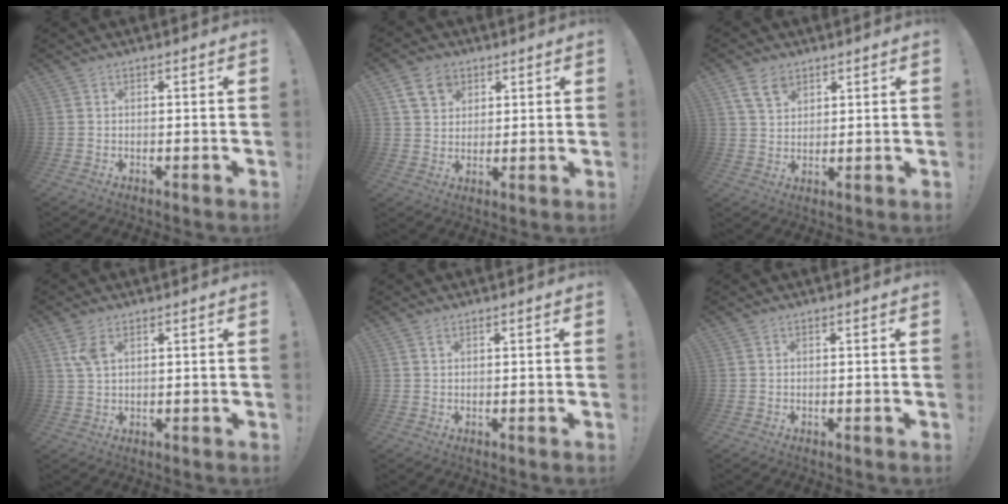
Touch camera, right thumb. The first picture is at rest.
{"total": 8.2, "force": [4.2, 6.3, 3.2], "torque": [-0.045, -0.014, 0.082]}
{"total": 7.3, "force": [4.4, 4.7, 3.4], "torque": [-0.060, -0.013, 0.086]}
{"total": 4.8, "force": [2.4, 2.1, 3.5], "torque": [-0.064, -0.005, 0.044]}
{"total": 0.9, "force": [0.5, 0.3, 0.6], "torque": [-0.008, -0.001, 0.009]}
{"total": 0.0}